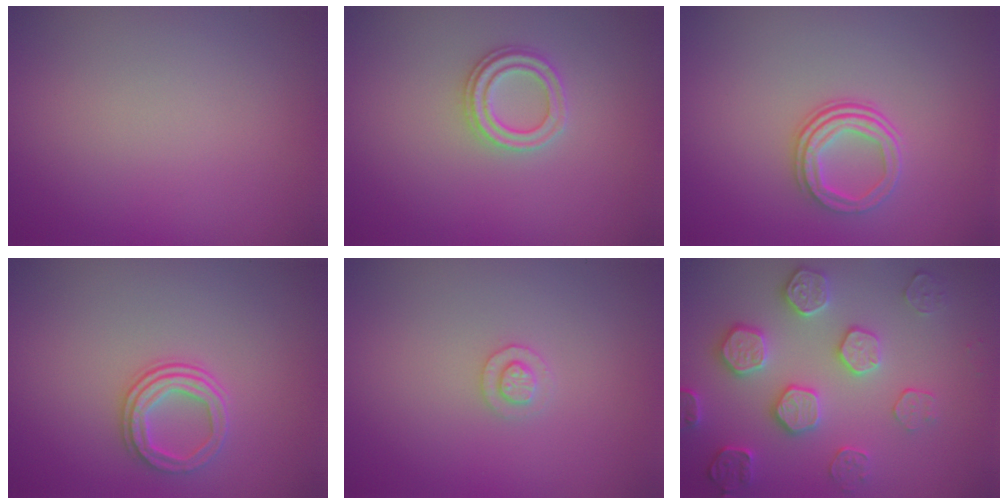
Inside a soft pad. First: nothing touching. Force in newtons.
{"total": 2.2, "press": 2.1, "slide": 0.6}
{"total": 3.1, "press": 2.4, "slide": 1.9}
{"total": 2.7, "press": 2.4, "slide": 1.2}
{"total": 1.3, "press": 1.2, "slide": 0.3}
{"total": 4.6, "press": 4.3, "slide": 1.6}